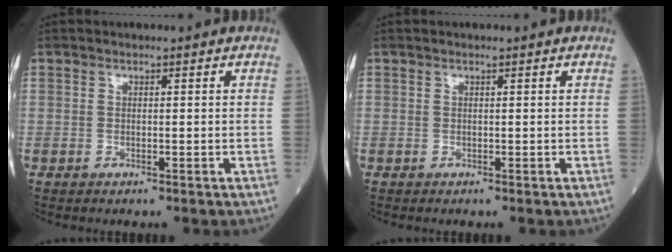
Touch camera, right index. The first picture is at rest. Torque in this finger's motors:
{"motor_torque": [0.01, 0.07, -0.04, 0.01]}